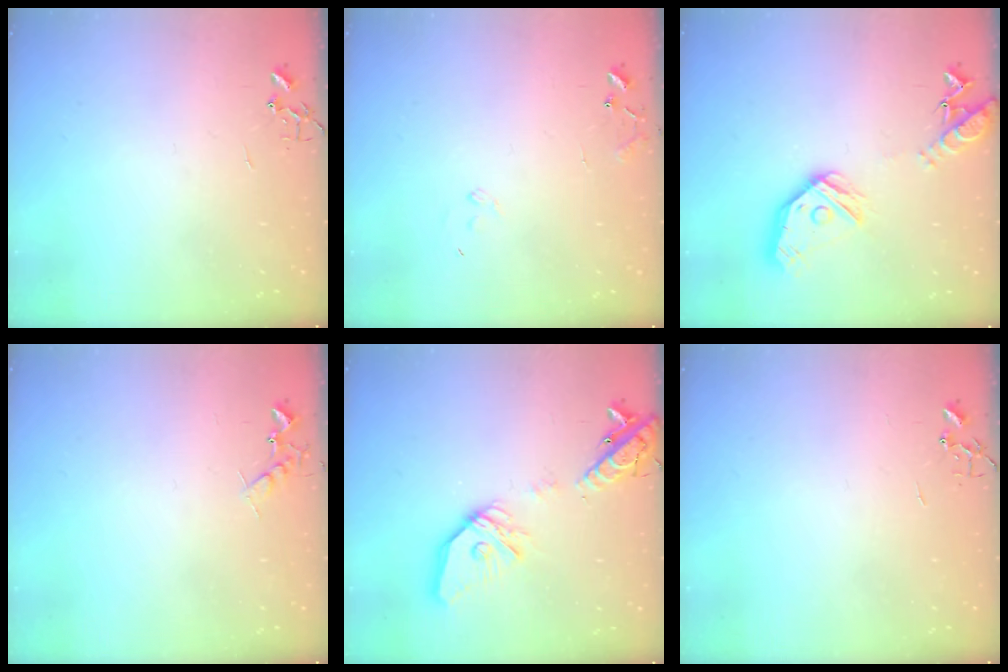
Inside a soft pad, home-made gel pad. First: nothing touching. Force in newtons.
{"total": 7.6, "press": 7.6, "slide": 0.7}
{"total": 17.4, "press": 17.3, "slide": 2.0}
{"total": 6.6, "press": 6.5, "slide": 0.7}
{"total": 18.6, "press": 18.3, "slide": 3.1}
{"total": 0.0}